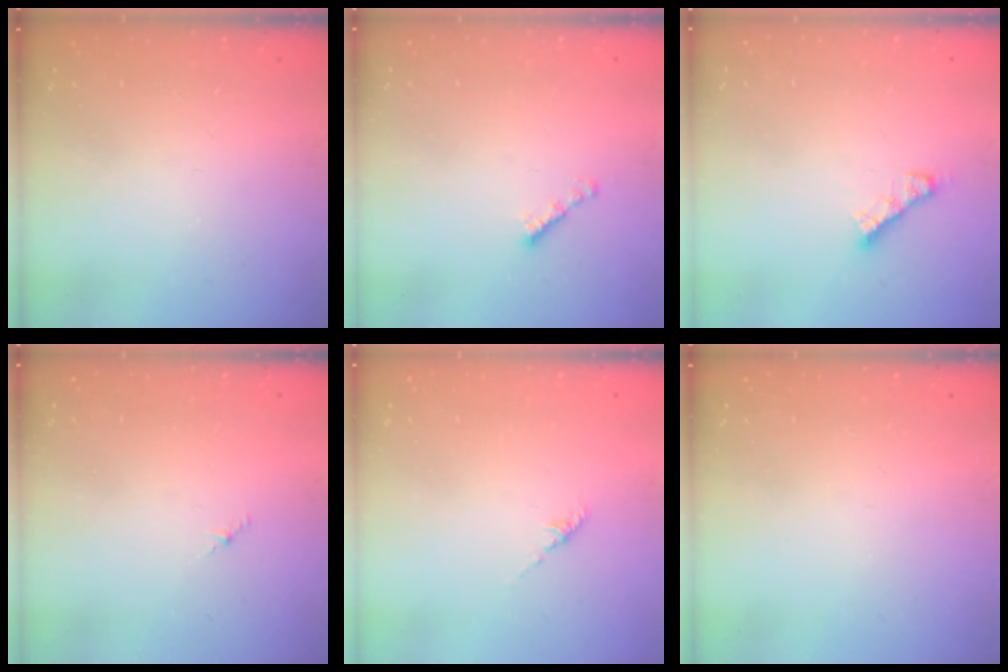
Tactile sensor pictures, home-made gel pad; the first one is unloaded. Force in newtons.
{"total": 2.2, "press": 2.1, "slide": 0.7}
{"total": 4.8, "press": 4.8, "slide": 0.3}
{"total": 1.2, "press": 1.1, "slide": 0.6}
{"total": 1.2, "press": 1.1, "slide": 0.5}
{"total": 0.0}